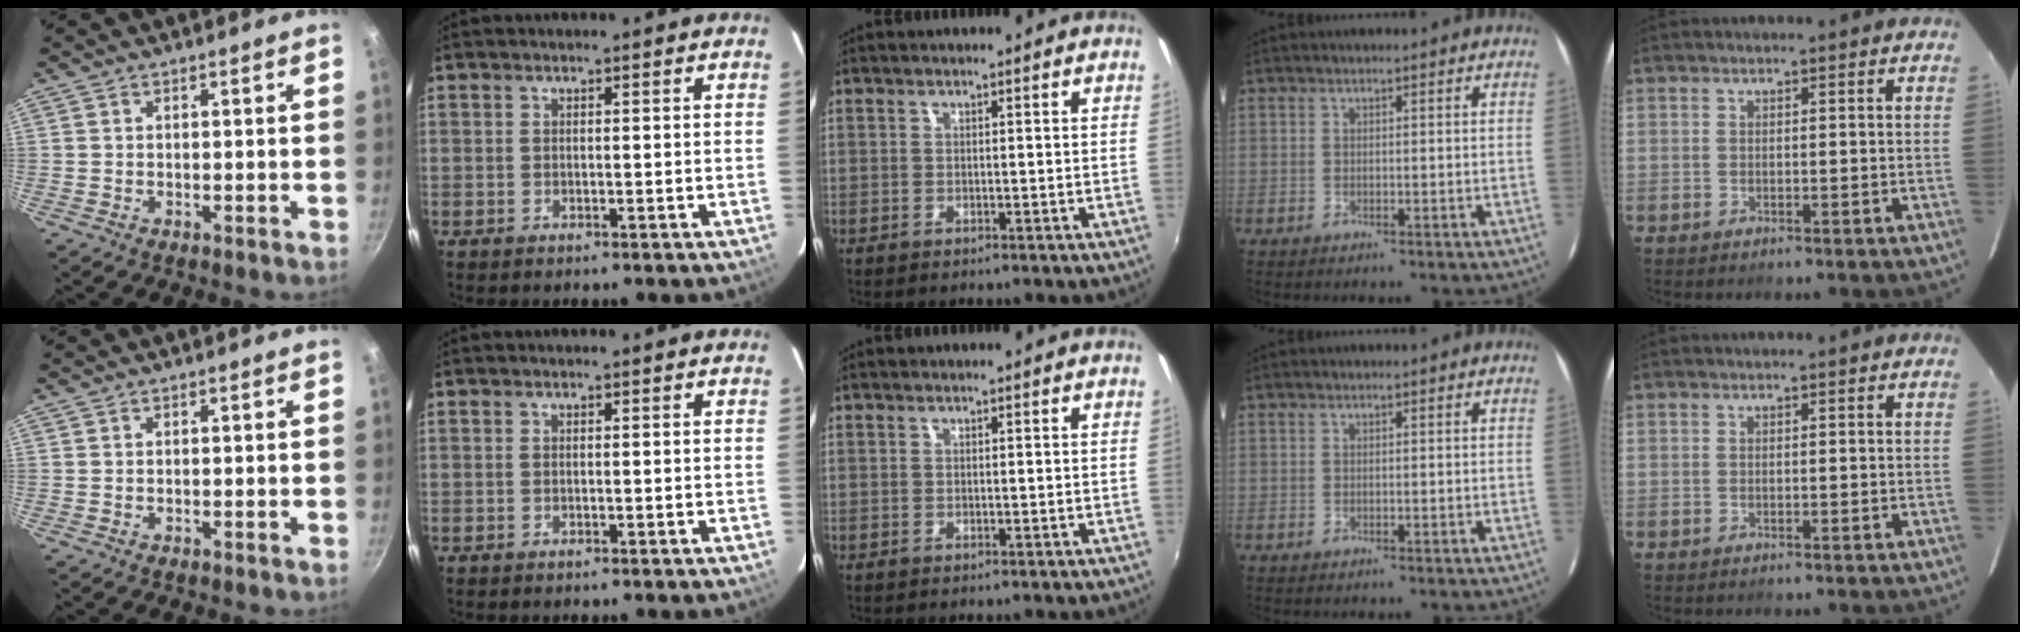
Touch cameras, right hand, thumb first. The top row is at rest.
{}